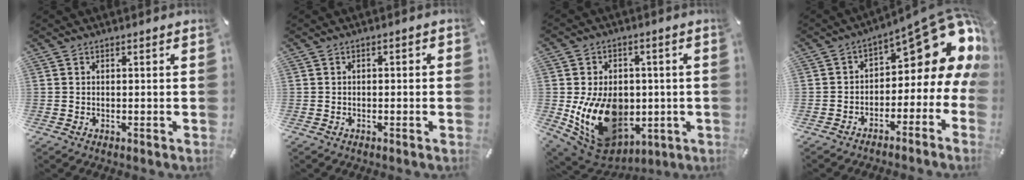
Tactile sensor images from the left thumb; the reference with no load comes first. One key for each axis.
{"total": 1.3, "fx": -0.8, "fy": 0.6, "fz": 0.9, "tx": -0.015, "ty": 0.004, "tz": -0.016}
{"total": 18.7, "fx": -2.6, "fy": 14.1, "fz": 12.0, "tx": -0.224, "ty": 0.001, "tz": -0.024}
{"total": 14.0, "fx": 7.1, "fy": 6.1, "fz": 10.4, "tx": -0.124, "ty": -0.061, "tz": 0.111}